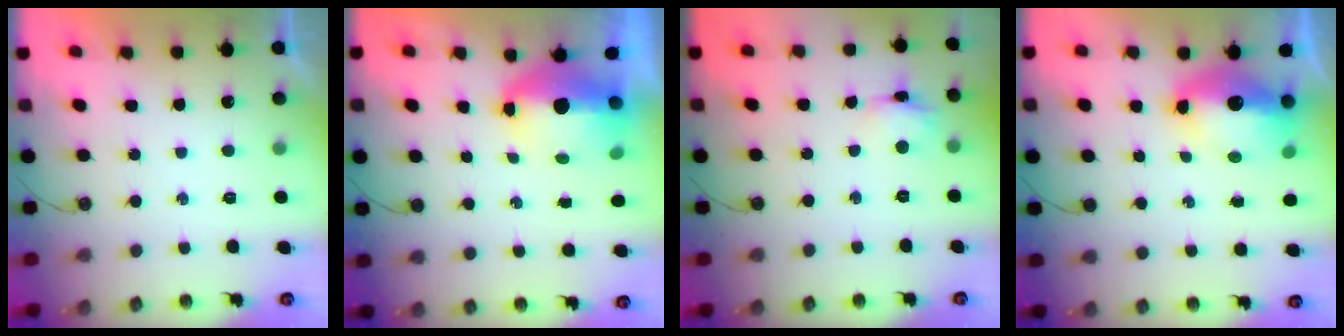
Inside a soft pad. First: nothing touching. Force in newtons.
{"total": 8.2, "press": 8.2, "slide": 1.0}
{"total": 6.6, "press": 6.6, "slide": 0.5}
{"total": 11.6, "press": 11.6, "slide": 1.3}